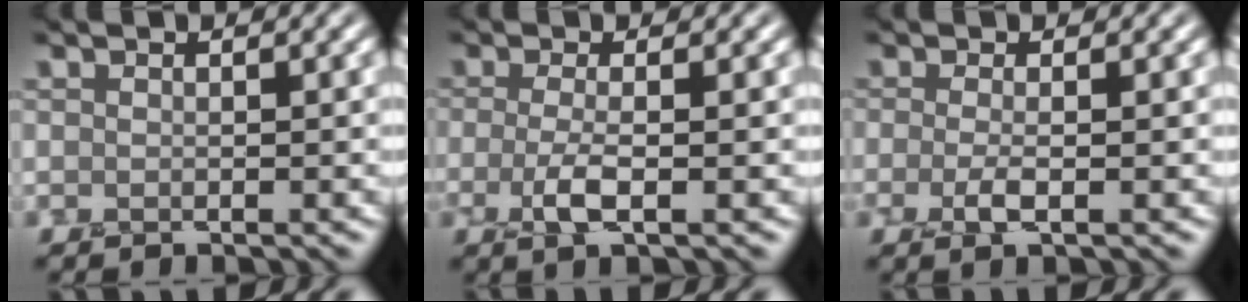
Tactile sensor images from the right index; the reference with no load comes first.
{"total": 2.5, "force": [-0.7, 0.7, 2.3], "torque": [-0.057, -0.003, -0.017]}
{"total": 1.8, "force": [-0.5, 0.5, 1.6], "torque": [-0.041, -0.004, -0.014]}